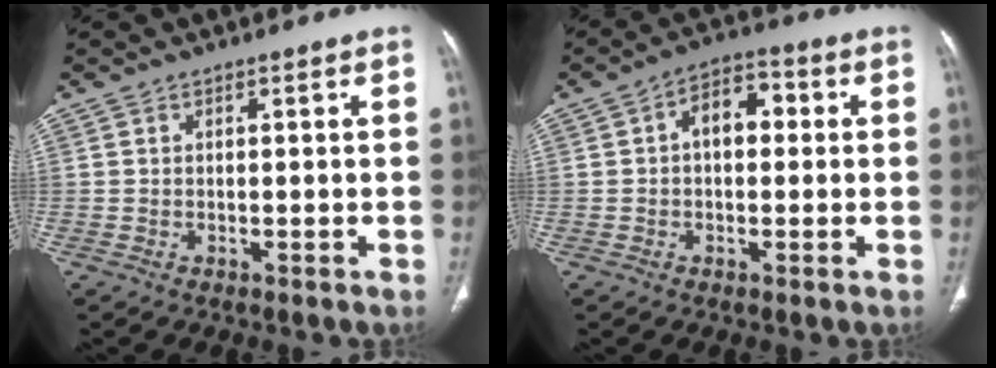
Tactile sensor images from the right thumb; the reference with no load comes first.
{"total": 7.4, "force": [0.8, 4.6, 5.7], "torque": [-0.068, 0.025, 0.004]}